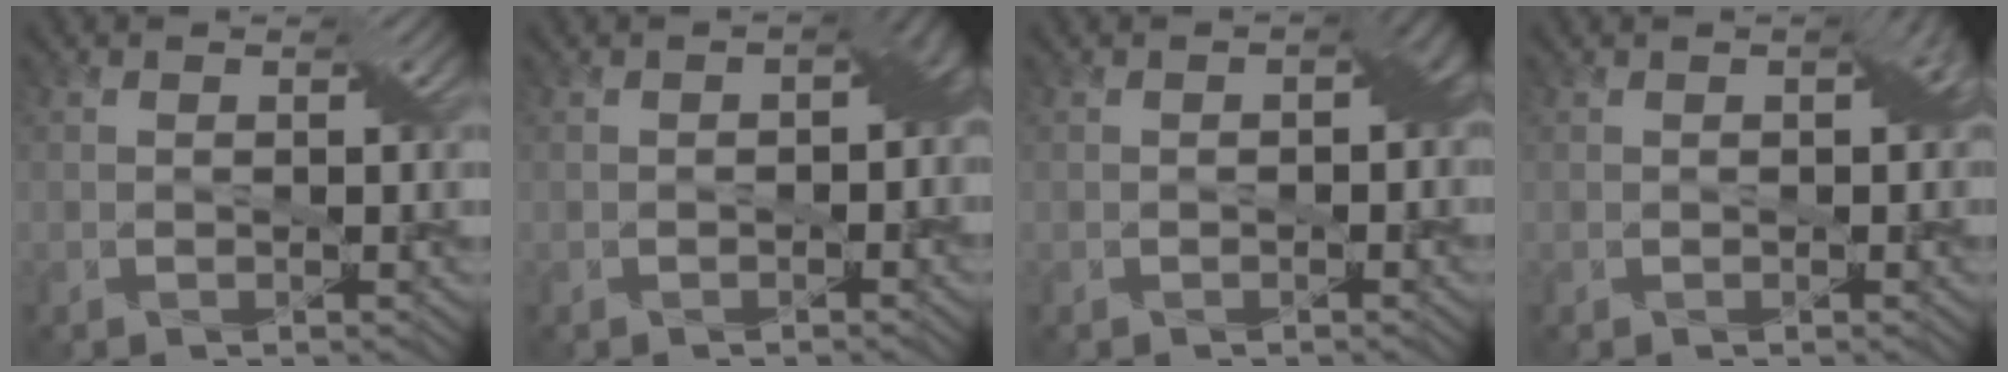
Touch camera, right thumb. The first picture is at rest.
{"total": 3.3, "force": [-0.5, 2.1, 2.5], "torque": [-0.027, -0.005, -0.010]}
{"total": 2.5, "force": [-0.4, 1.6, 1.9], "torque": [-0.023, -0.002, -0.007]}
{"total": 2.2, "force": [0.3, 1.2, 1.8], "torque": [-0.022, 0.006, 0.005]}